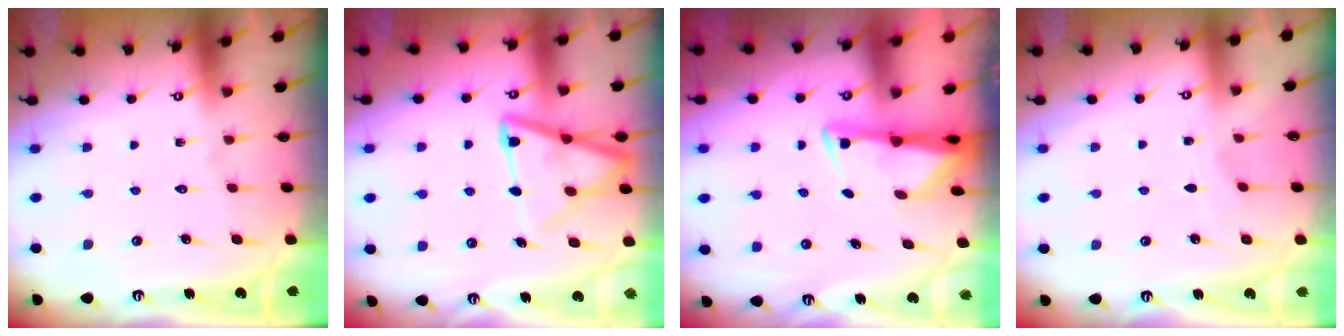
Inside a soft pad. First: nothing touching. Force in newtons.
{"total": 12.1, "press": 12.0, "slide": 1.1}
{"total": 3.1, "press": 3.1, "slide": 0.5}
{"total": 2.1, "press": 2.1, "slide": 0.4}